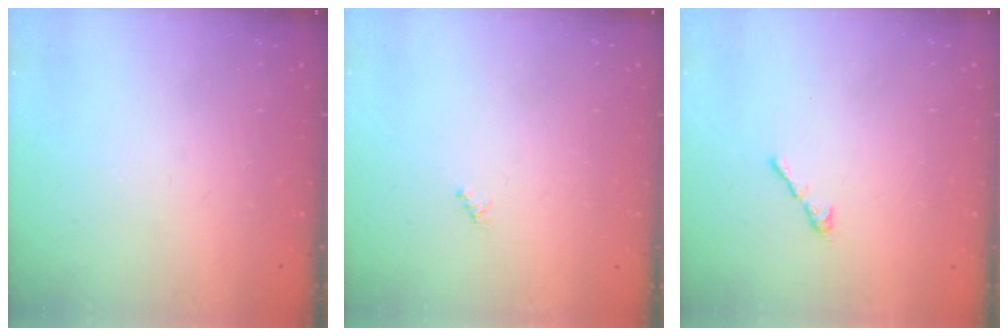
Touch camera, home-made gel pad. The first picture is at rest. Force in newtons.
{"total": 0.0}
{"total": 2.7, "press": 2.6, "slide": 0.7}